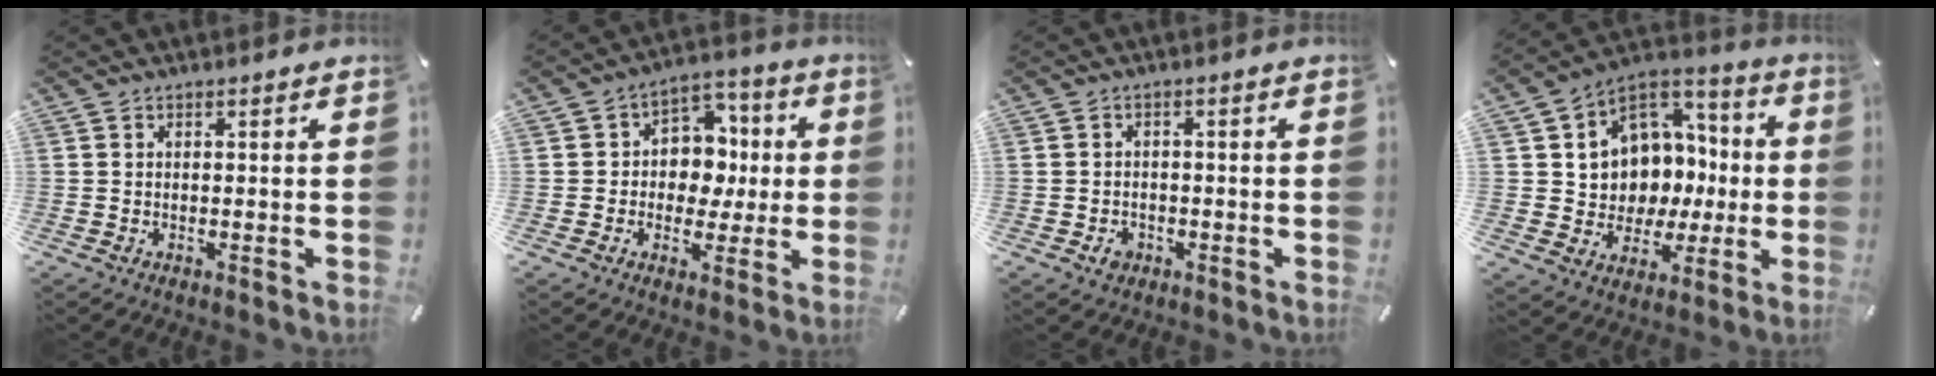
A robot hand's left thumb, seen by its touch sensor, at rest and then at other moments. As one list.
[{"total": 9.1, "force": [-0.4, 8.4, 3.3], "torque": [-0.045, 0.009, -0.005]}, {"total": 2.9, "force": [-1.2, 2.4, 1.1], "torque": [-0.019, 0.006, -0.024]}, {"total": 10.3, "force": [1.1, 10.0, 1.8], "torque": [-0.024, -0.039, 0.036]}]